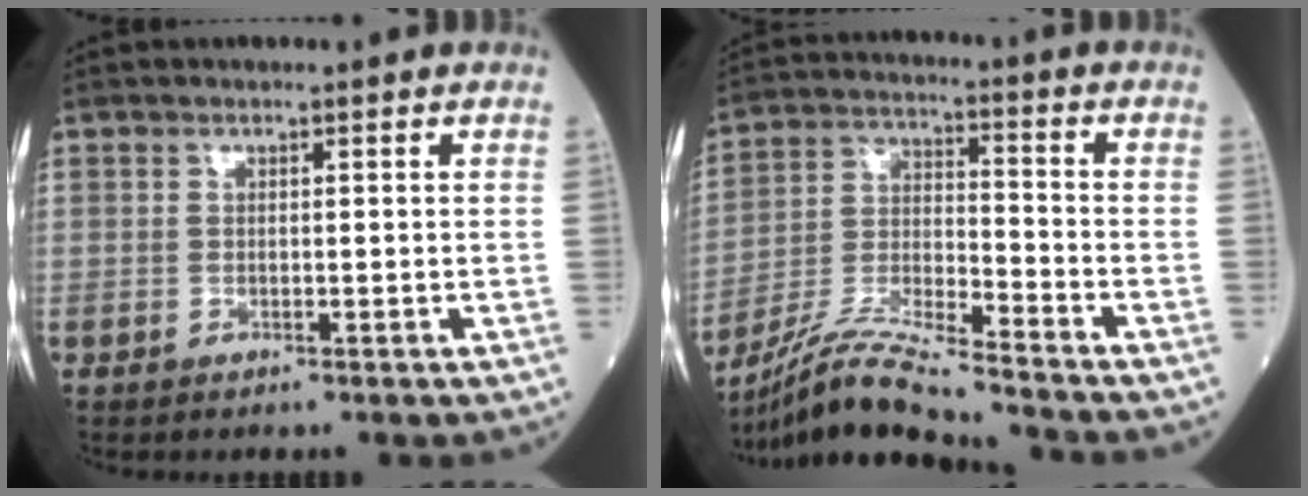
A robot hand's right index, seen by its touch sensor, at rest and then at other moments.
{"total": 12.9, "force": [-11.7, -0.9, 5.4], "torque": [-0.108, -0.010, -0.219]}